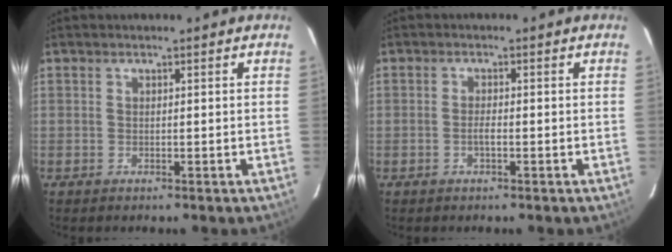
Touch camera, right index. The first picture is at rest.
{"total": 1.6, "force": [-0.6, 0.3, 1.4], "torque": [-0.028, 0.003, -0.013]}